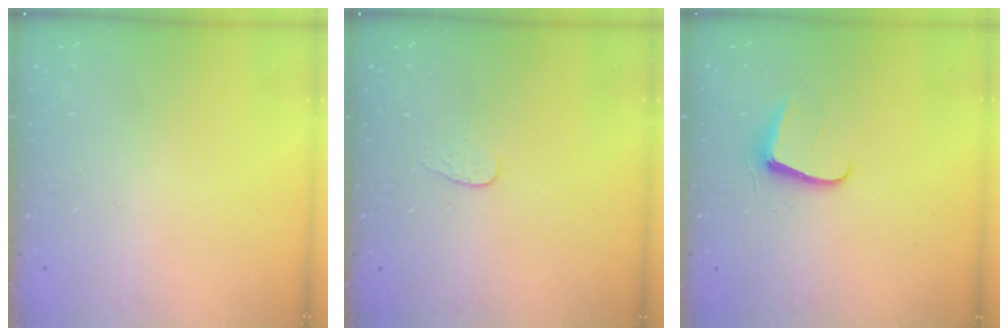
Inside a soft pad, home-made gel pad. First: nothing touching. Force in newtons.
{"total": 3.2, "press": 3.2, "slide": 0.3}
{"total": 7.2, "press": 7.2, "slide": 0.5}